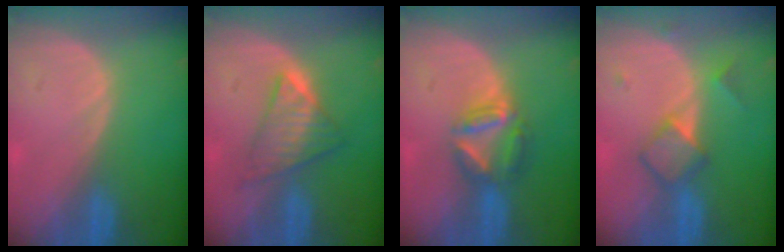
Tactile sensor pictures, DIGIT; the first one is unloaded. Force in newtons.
{"total": 5.8, "press": 5.8, "slide": 0.7}
{"total": 6.2, "press": 5.6, "slide": 2.7}
{"total": 5.0, "press": 4.8, "slide": 1.3}